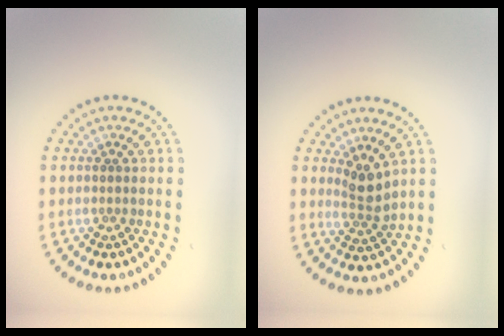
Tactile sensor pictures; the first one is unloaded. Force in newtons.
{"total": 2.3, "press": 1.8, "slide": 1.4}